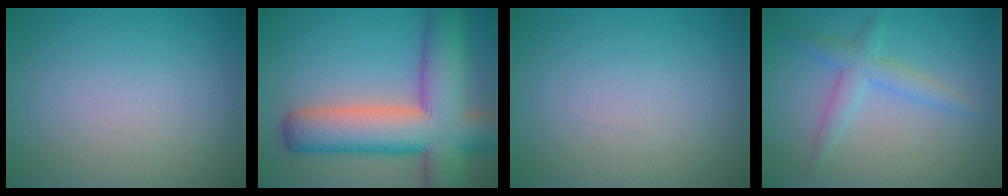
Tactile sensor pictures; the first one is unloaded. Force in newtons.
{"total": 12.1, "press": 12.1, "slide": 0.6}
{"total": 0.0}
{"total": 2.8, "press": 2.8, "slide": 0.1}